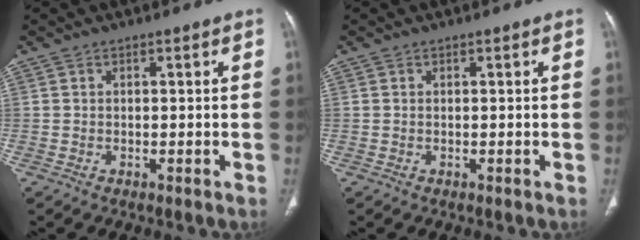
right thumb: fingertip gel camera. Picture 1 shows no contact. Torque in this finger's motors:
{"motor_torque": [0.17, 0.06, 0.13, -0.07, -0.03]}